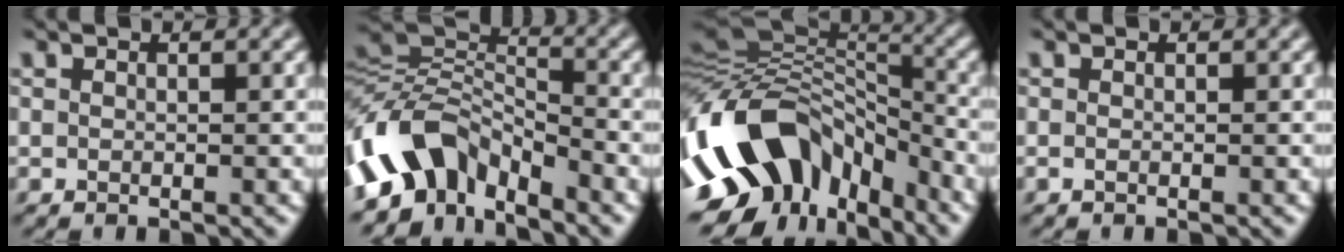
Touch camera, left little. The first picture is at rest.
{"total": 7.8, "force": [-4.9, 4.4, 4.3], "torque": [-0.071, 0.006, -0.102]}
{"total": 13.4, "force": [-5.8, 9.2, 7.7], "torque": [-0.159, 0.012, -0.110]}
{"total": 0.0}